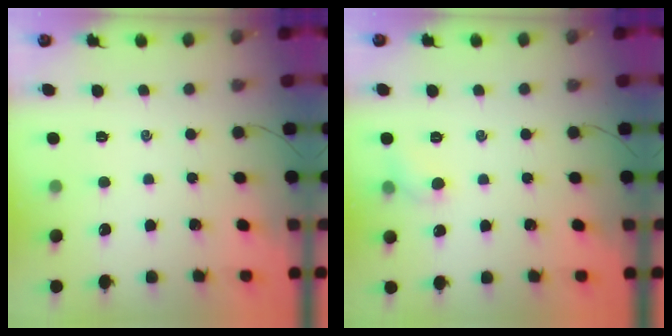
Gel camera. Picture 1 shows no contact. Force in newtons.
{"total": 4.8, "press": 4.6, "slide": 1.2}